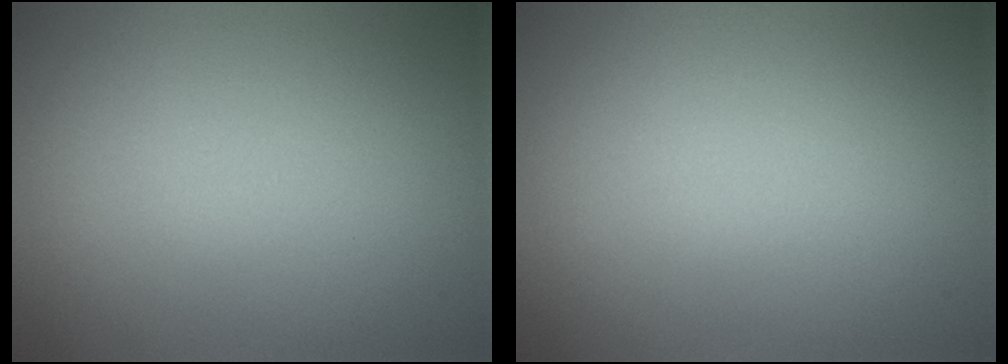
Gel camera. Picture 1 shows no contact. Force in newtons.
{"total": 0.0}